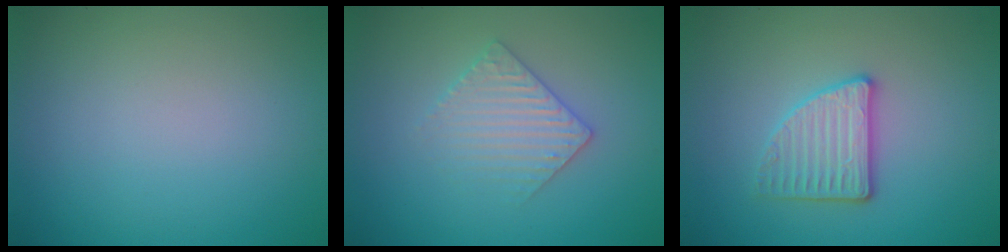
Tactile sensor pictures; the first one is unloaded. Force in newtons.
{"total": 3.0, "press": 2.9, "slide": 0.6}
{"total": 3.1, "press": 2.9, "slide": 1.1}